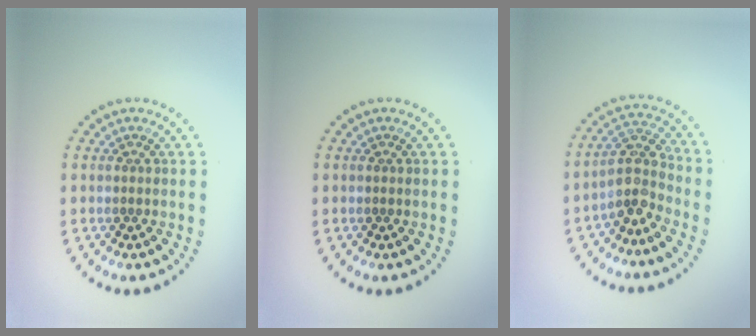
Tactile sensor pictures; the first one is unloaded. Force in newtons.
{"total": 0.0}
{"total": 3.6, "press": 2.8, "slide": 2.3}